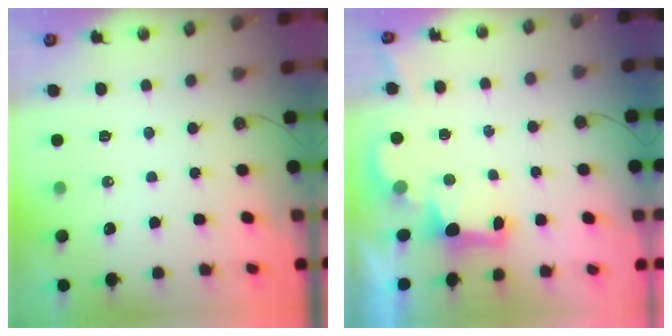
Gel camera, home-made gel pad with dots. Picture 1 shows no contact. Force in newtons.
{"total": 2.2, "press": 2.1, "slide": 0.7}